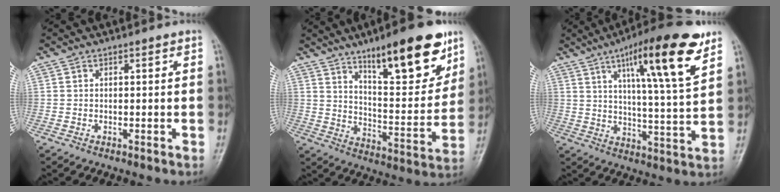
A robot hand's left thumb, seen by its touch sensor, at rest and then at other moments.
{"total": 19.0, "force": [11.8, 5.7, 13.8], "torque": [-0.162, -0.066, 0.189]}
{"total": 18.2, "force": [9.7, 3.0, 15.1], "torque": [-0.221, -0.038, 0.150]}